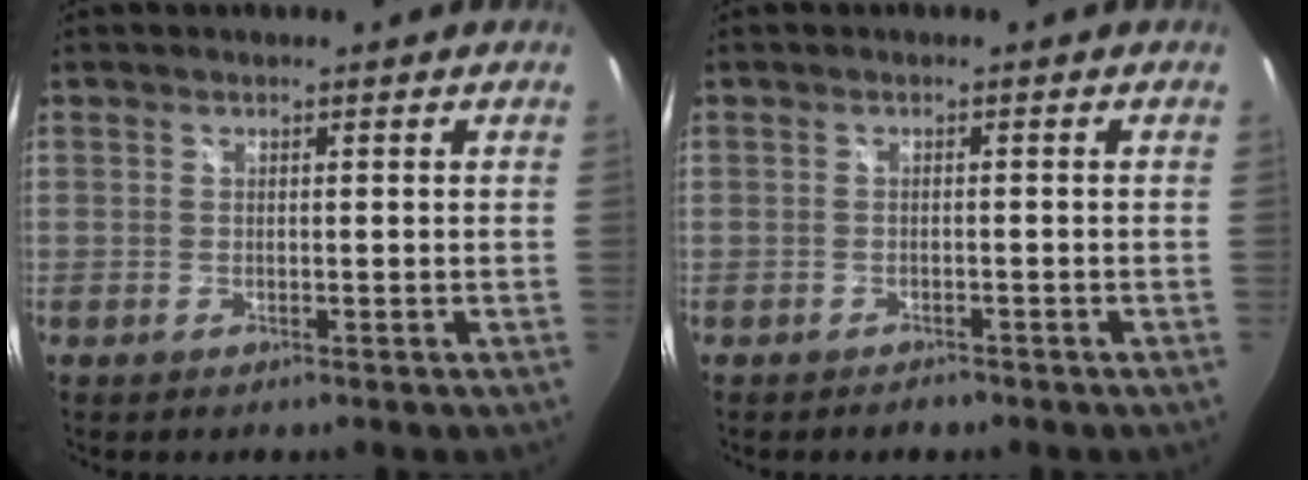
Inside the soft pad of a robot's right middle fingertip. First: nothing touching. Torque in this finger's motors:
{"motor_torque": [0.07, -0.51, -0.18, -0.01]}